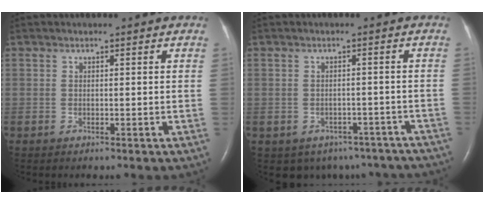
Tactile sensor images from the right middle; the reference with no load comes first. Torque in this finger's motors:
{"motor_torque": [0.70, -0.74, 0.05, 0.04]}